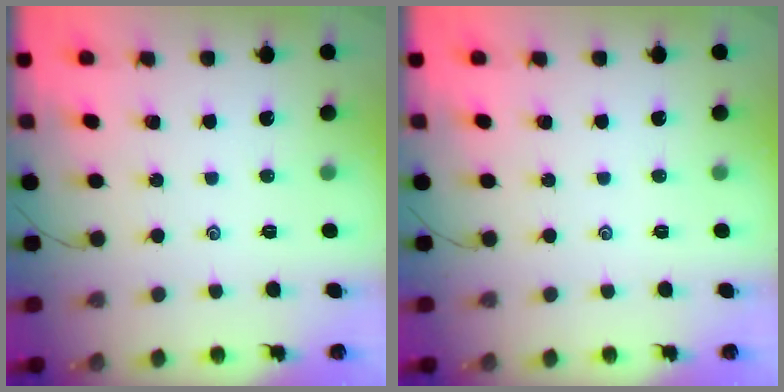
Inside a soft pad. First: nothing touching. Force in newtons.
{"total": 0.0}